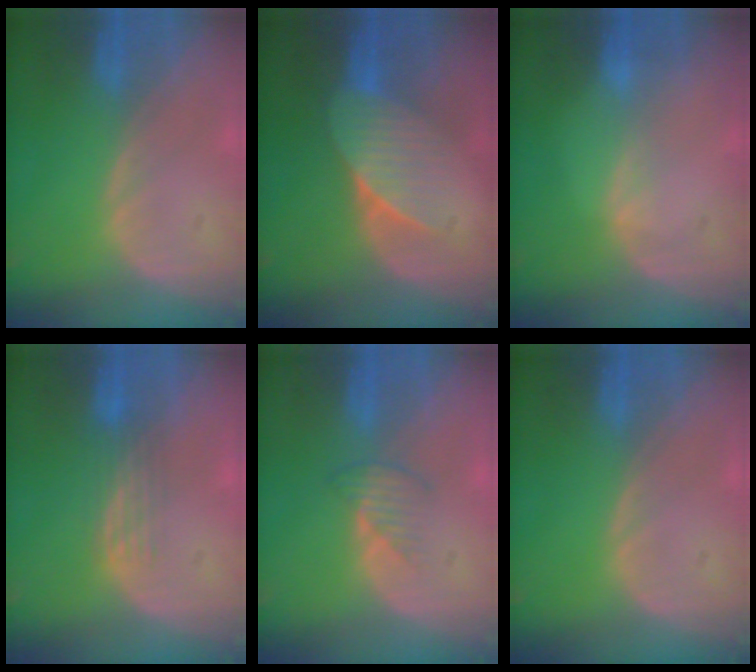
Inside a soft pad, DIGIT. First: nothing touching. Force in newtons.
{"total": 6.7, "press": 6.3, "slide": 2.2}
{"total": 0.9, "press": 0.8, "slide": 0.2}
{"total": 3.0, "press": 2.7, "slide": 1.3}
{"total": 2.5, "press": 2.5, "slide": 0.2}
{"total": 0.0}